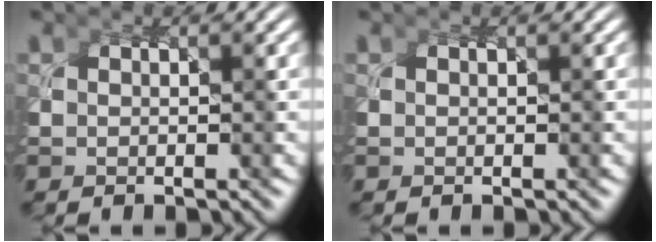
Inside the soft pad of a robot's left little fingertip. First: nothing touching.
{"total": 0.0}